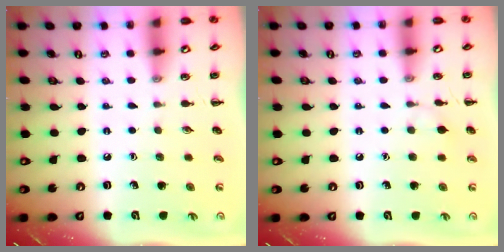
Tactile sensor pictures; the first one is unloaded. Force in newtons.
{"total": 4.2, "press": 3.9, "slide": 1.7}